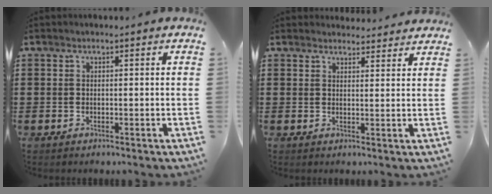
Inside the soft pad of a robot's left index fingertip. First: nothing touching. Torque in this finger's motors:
{"motor_torque": [-0.04, -0.06, -0.36, -0.21]}